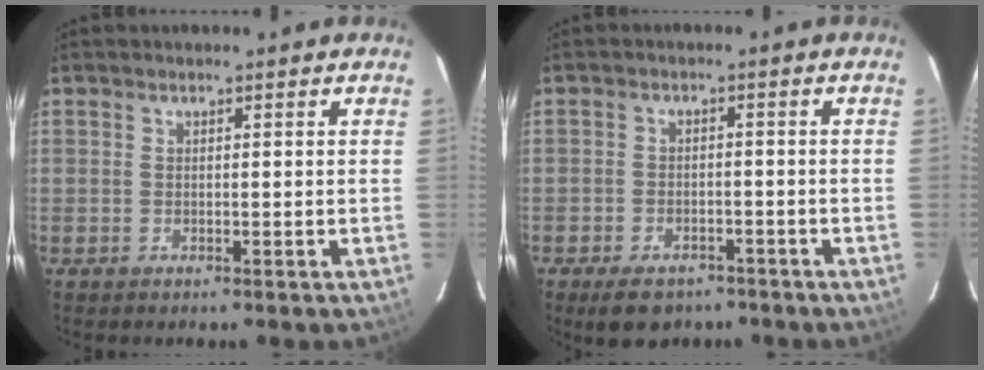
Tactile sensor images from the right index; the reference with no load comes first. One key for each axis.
{"total": 7.8, "fx": -5.6, "fy": 4.2, "fz": 3.3, "tx": -0.074, "ty": 0.002, "tz": -0.077}